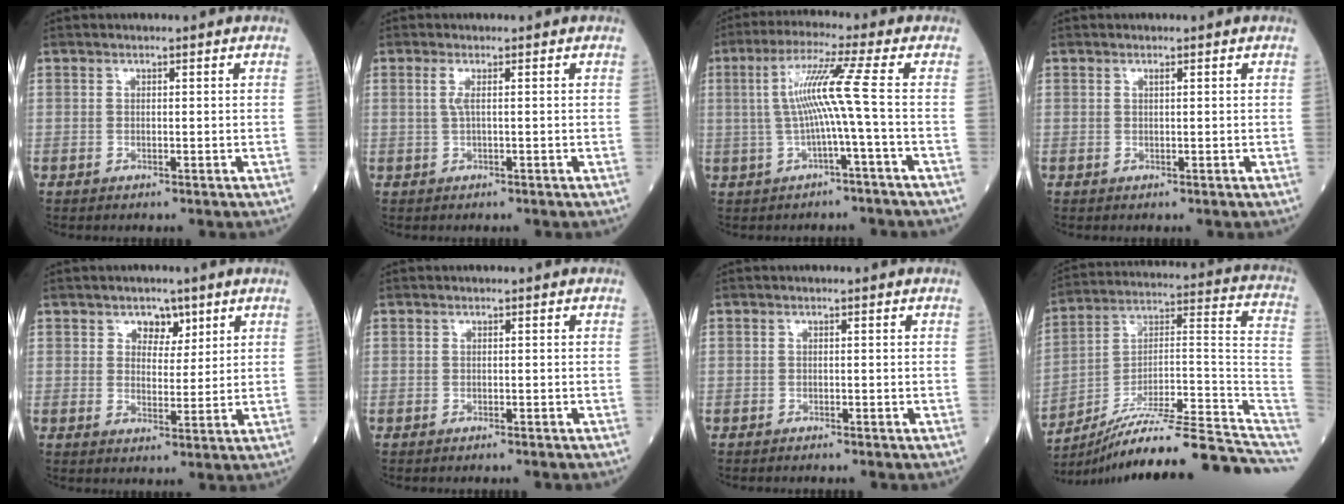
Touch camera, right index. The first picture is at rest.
{"total": 1.3, "force": [0.2, -0.2, 1.3], "torque": [-0.034, 0.000, 0.002]}
{"total": 7.4, "force": [-0.4, -2.0, 7.1], "torque": [-0.141, 0.018, 0.001]}
{"total": 0.0}
{"total": 3.6, "force": [2.1, 2.4, 1.6], "torque": [-0.016, 0.002, 0.033]}
{"total": 2.2, "force": [-2.1, -0.1, 0.9], "torque": [-0.014, -0.001, -0.024]}
{"total": 1.3, "force": [-1.2, 0.0, 0.4], "torque": [-0.006, 0.000, -0.014]}
{"total": 26.9, "force": [-22.5, 0.7, 14.7], "torque": [-0.132, 0.031, -0.336]}